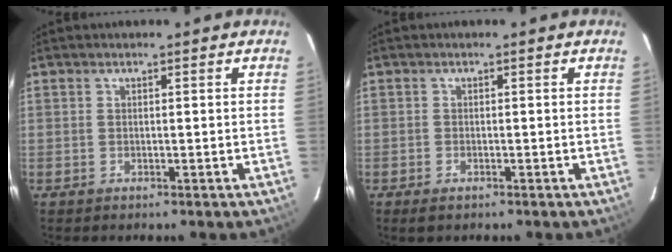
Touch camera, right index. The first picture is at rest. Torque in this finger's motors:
{"motor_torque": [0.19, -0.09, -0.02, 0.00]}